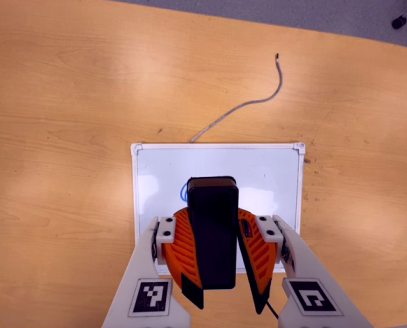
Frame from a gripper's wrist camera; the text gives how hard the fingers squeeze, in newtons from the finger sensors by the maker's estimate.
{"total": 14.0, "left": 12.4, "right": 15.5}